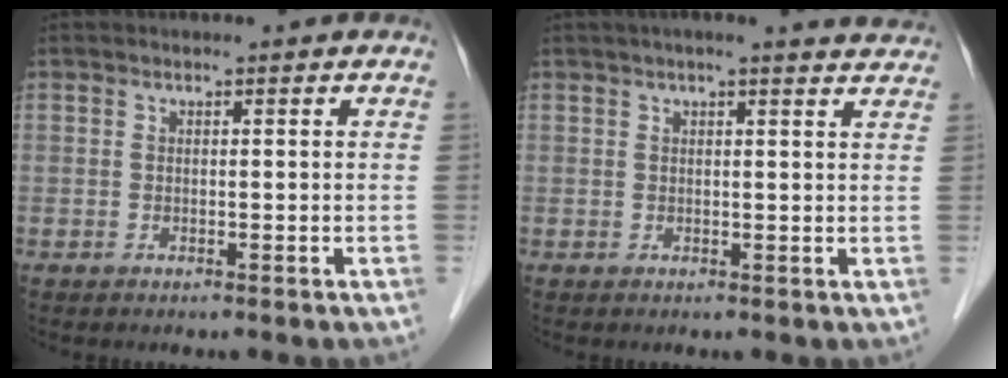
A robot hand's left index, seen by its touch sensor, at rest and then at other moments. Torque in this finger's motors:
{"motor_torque": [0.35, -0.69, 0.17, 0.00]}